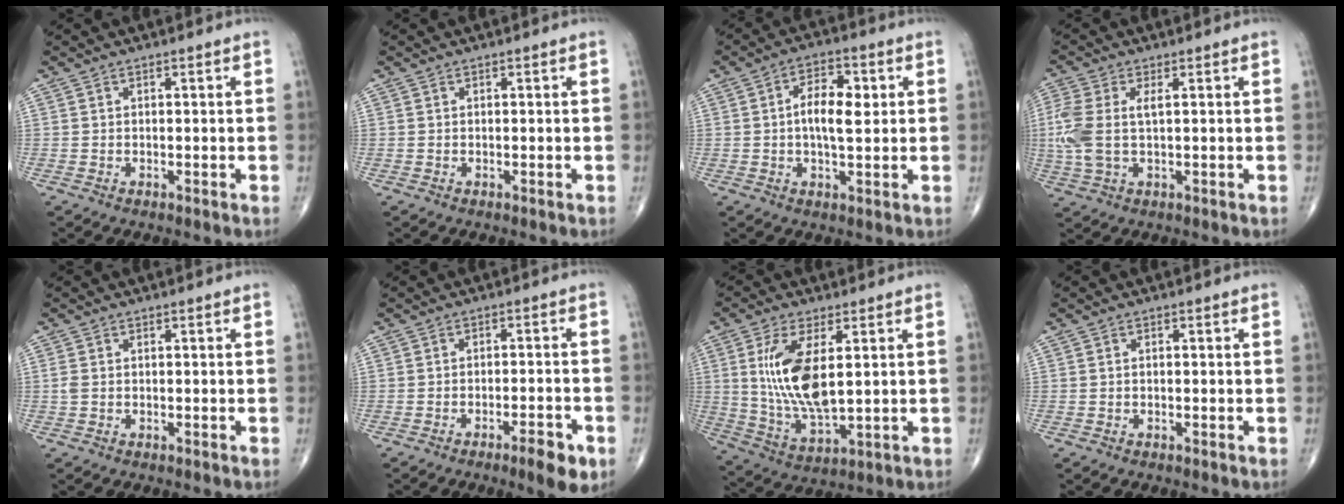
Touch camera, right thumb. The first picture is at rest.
{"total": 0.0}
{"total": 7.9, "force": [0.9, 3.7, 7.0], "torque": [-0.104, 0.006, 0.009]}
{"total": 8.4, "force": [0.8, 4.1, 7.3], "torque": [-0.209, 0.008, 0.021]}
{"total": 1.2, "force": [0.0, 0.8, 0.9], "torque": [-0.031, 0.004, 0.000]}
{"total": 5.9, "force": [-3.3, 1.3, 4.8], "torque": [-0.068, 0.011, -0.046]}
{"total": 13.7, "force": [2.7, 5.7, 12.1], "torque": [-0.240, -0.025, 0.062]}
{"total": 0.0}